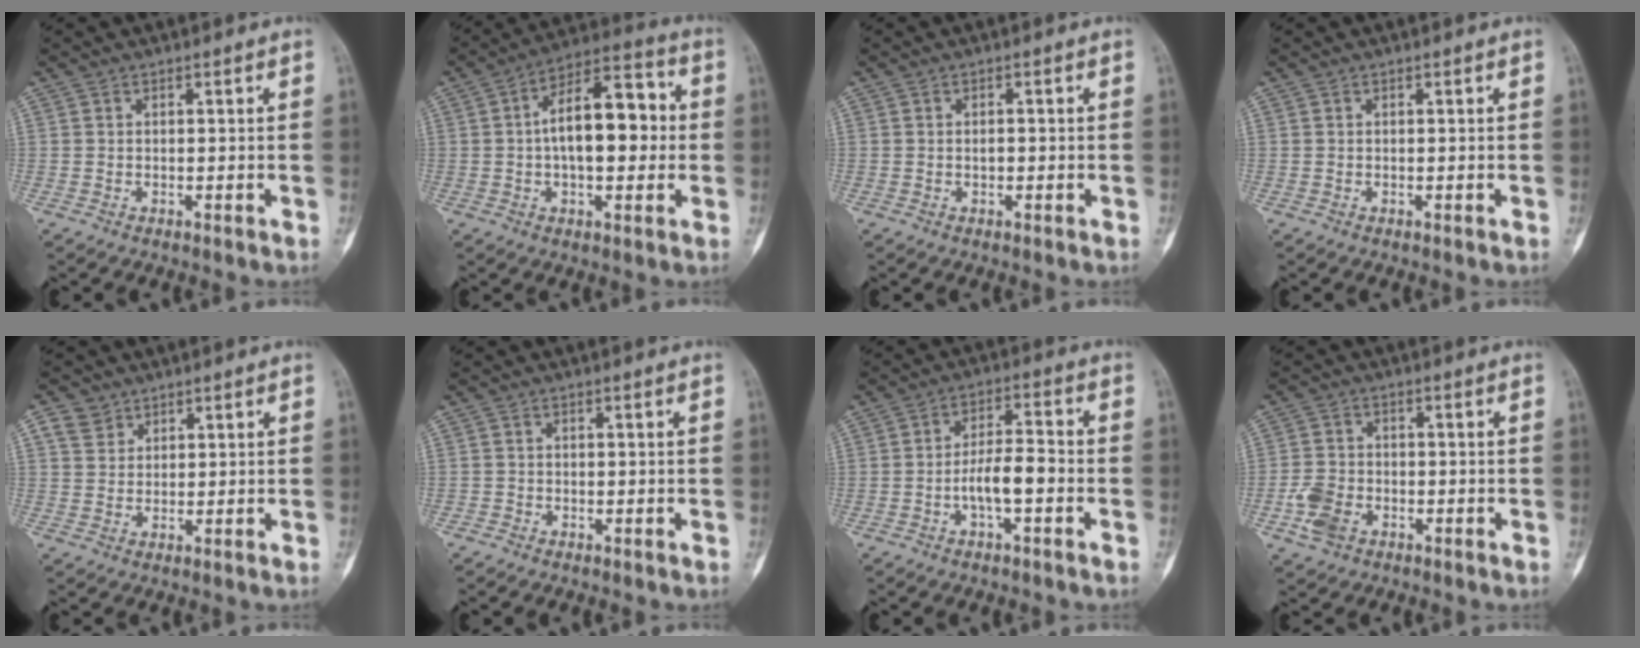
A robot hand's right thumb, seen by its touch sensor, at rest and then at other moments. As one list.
[{"total": 15.4, "force": [0.7, 7.7, 13.4], "torque": [-0.185, 0.034, 0.003]}, {"total": 1.0, "force": [-0.1, 0.6, 0.8], "torque": [-0.009, 0.003, -0.003]}, {"total": 0.0}, {"total": 3.3, "force": [2.0, 2.5, 0.8], "torque": [-0.003, -0.006, 0.038]}, {"total": 0.7, "force": [-0.5, 0.4, -0.1], "torque": [0.004, 0.003, -0.018]}, {"total": 7.0, "force": [-2.2, 2.3, 6.2], "torque": [-0.111, 0.026, -0.042]}, {"total": 5.6, "force": [-2.4, 3.9, 3.1], "torque": [-0.058, 0.011, -0.047]}]